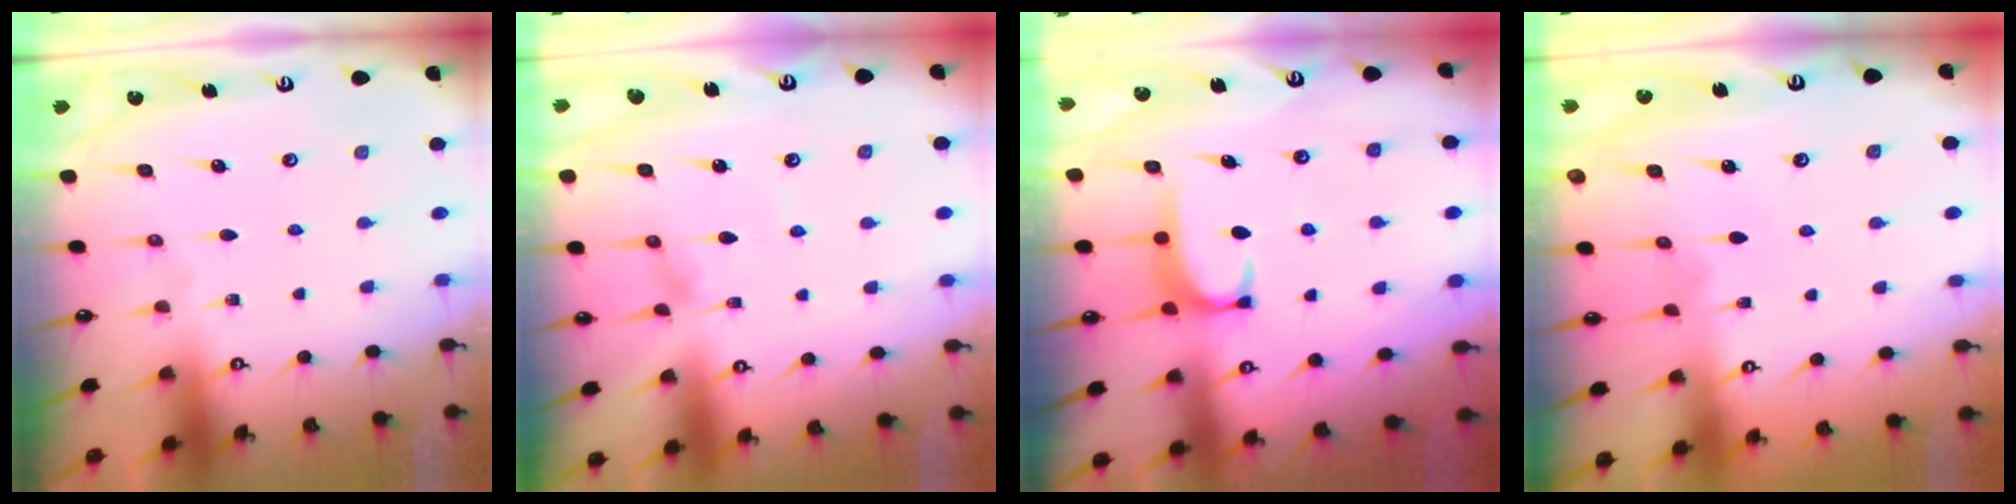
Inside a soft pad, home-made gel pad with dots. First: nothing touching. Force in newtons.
{"total": 1.4, "press": 1.4, "slide": 0.2}
{"total": 1.8, "press": 1.8, "slide": 0.5}
{"total": 2.3, "press": 2.3, "slide": 0.3}